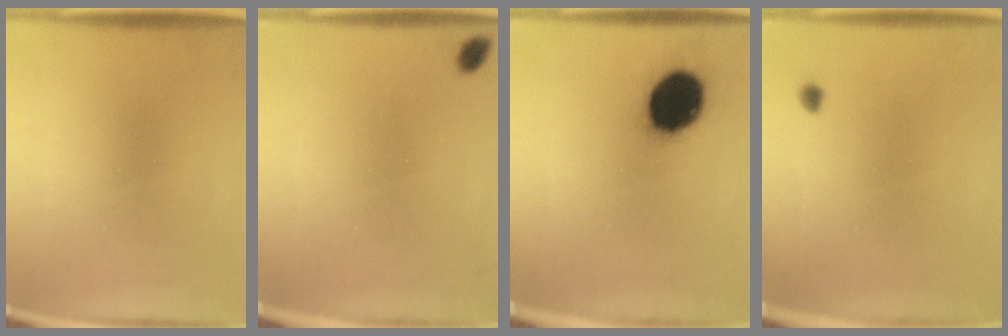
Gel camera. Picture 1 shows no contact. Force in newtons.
{"total": 4.1}
{"total": 15.6}
{"total": 0.8}